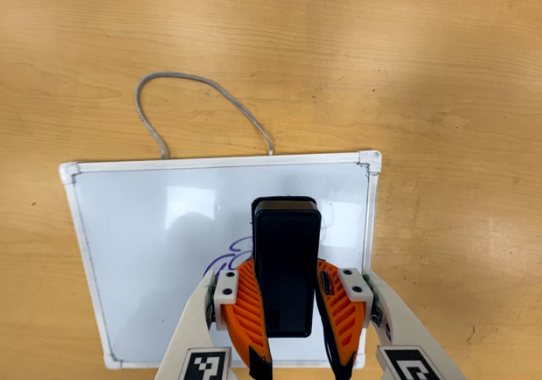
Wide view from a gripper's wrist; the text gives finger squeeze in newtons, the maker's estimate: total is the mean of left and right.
{"total": 10.7, "left": 7.8, "right": 13.5}